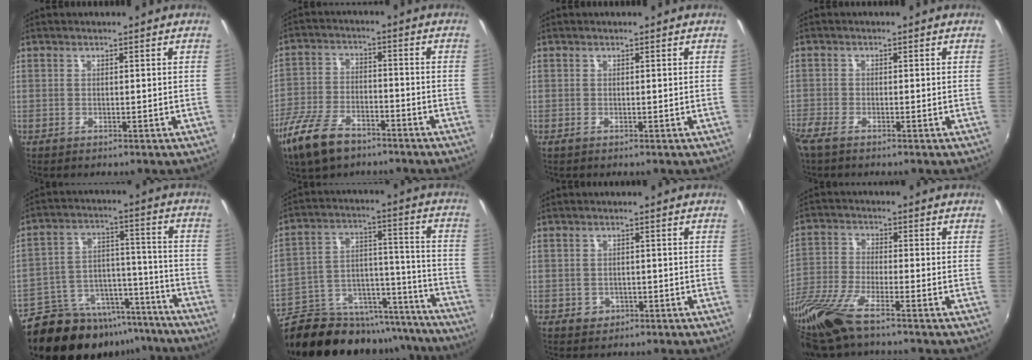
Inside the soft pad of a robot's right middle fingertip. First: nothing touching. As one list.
[{"total": 12.8, "force": [-8.9, 5.5, 7.3], "torque": [-0.172, -0.021, -0.171]}, {"total": 0.0}, {"total": 3.4, "force": [-2.7, 0.9, 1.8], "torque": [-0.047, -0.012, -0.057]}, {"total": 21.9, "force": [-16.7, 11.2, 8.7], "torque": [-0.180, 0.036, -0.221]}, {"total": 25.0, "force": [-21.4, 9.4, 8.9], "torque": [-0.162, 0.025, -0.295]}, {"total": 2.7, "force": [-1.0, 2.4, 0.8], "torque": [-0.017, -0.002, -0.011]}, {"total": 14.1, "force": [-10.6, 2.6, 9.0], "torque": [-0.205, -0.039, -0.211]}]